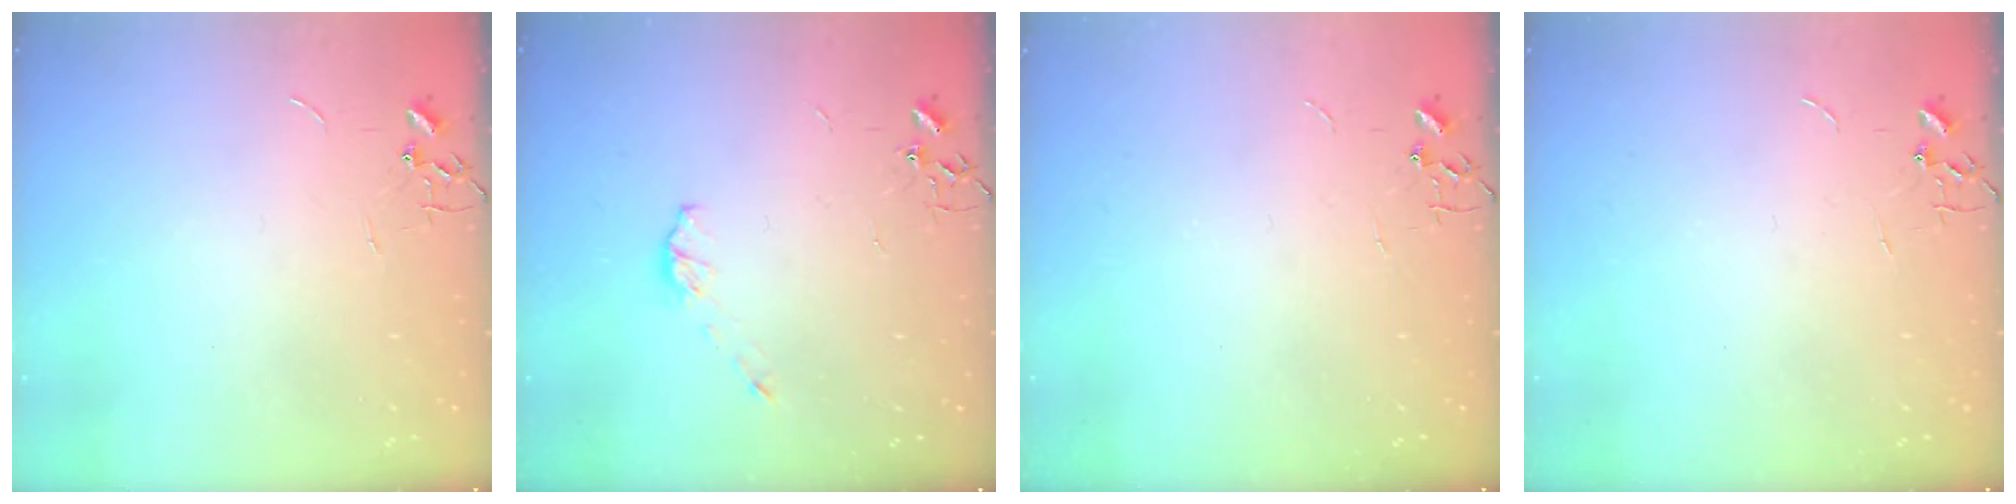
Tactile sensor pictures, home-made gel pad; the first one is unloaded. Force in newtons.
{"total": 5.1, "press": 5.0, "slide": 0.3}
{"total": 0.0}
{"total": 0.0}